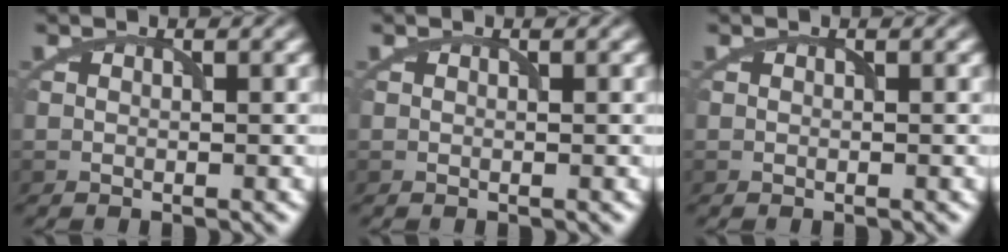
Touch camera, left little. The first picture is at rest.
{"total": 0.0}
{"total": 0.0}